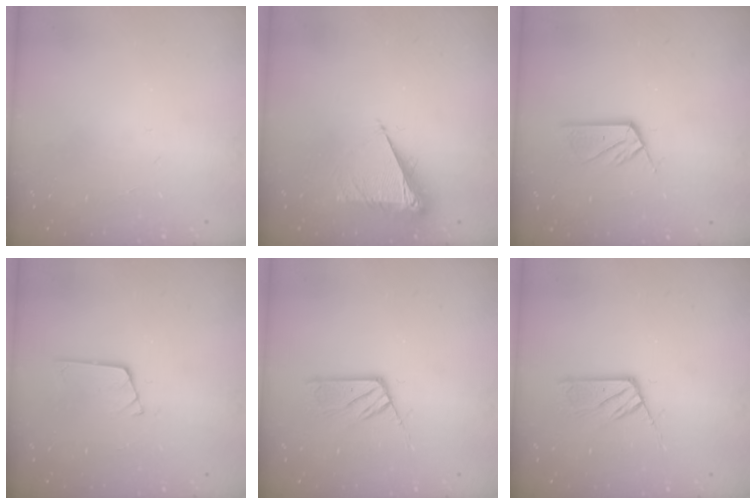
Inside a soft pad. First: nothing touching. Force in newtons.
{"total": 7.4, "press": 7.3, "slide": 1.0}
{"total": 6.4, "press": 6.3, "slide": 0.5}
{"total": 2.7, "press": 2.7, "slide": 0.3}
{"total": 6.9, "press": 6.9, "slide": 0.3}
{"total": 6.9, "press": 6.9, "slide": 0.3}